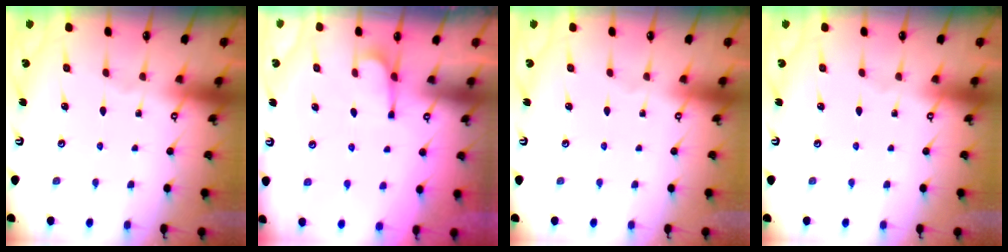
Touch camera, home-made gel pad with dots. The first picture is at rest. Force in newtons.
{"total": 5.3, "press": 5.2, "slide": 1.3}
{"total": 0.0}
{"total": 0.0}